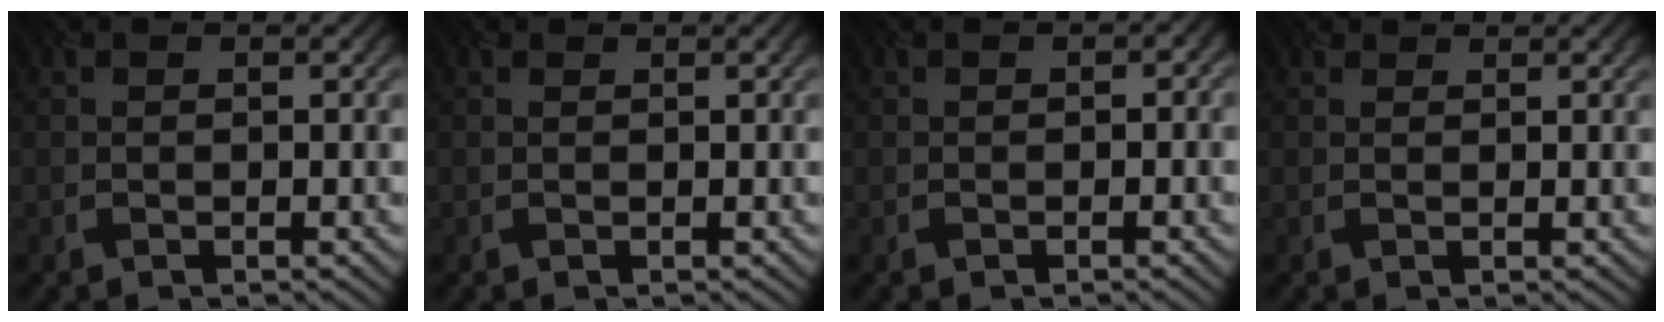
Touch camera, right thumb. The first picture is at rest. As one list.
[{"total": 0.8, "force": [0.4, 0.3, 0.6], "torque": [-0.004, 0.001, 0.003]}, {"total": 0.9, "force": [-0.4, 0.5, 0.6], "torque": [-0.006, 0.001, 0.002]}, {"total": 0.6, "force": [0.6, 0.0, 0.2], "torque": [-0.005, 0.008, 0.014]}]